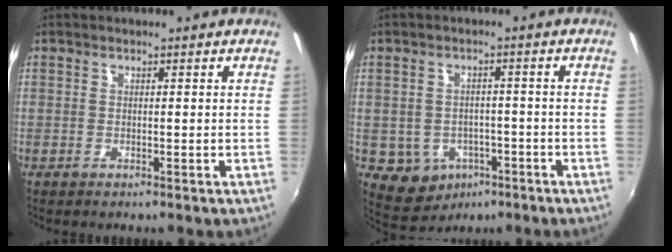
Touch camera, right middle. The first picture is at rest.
{"total": 7.5, "force": [-3.4, 6.2, 2.5], "torque": [-0.069, -0.002, -0.032]}